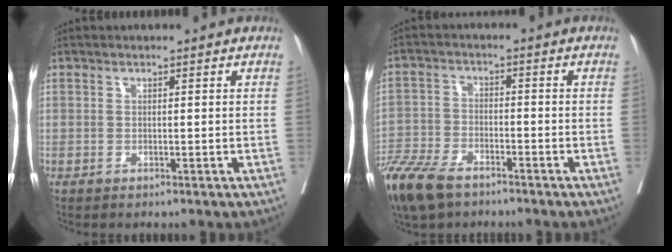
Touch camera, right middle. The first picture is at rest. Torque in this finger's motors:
{"motor_torque": [1.07, -1.07, 0.45, 0.06]}